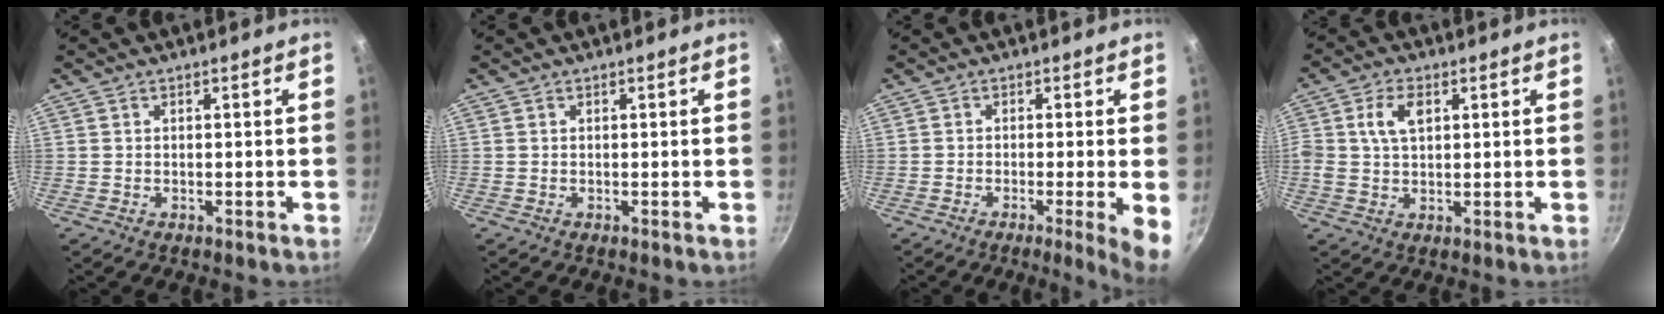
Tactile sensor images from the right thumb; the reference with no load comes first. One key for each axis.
{"total": 0.0}
{"total": 5.9, "fx": -1.4, "fy": 0.4, "fz": 5.7, "tx": -0.078, "ty": -0.004, "tz": -0.023}
{"total": 5.8, "fx": 1.6, "fy": 3.6, "fz": 4.3, "tx": -0.070, "ty": 0.003, "tz": 0.027}